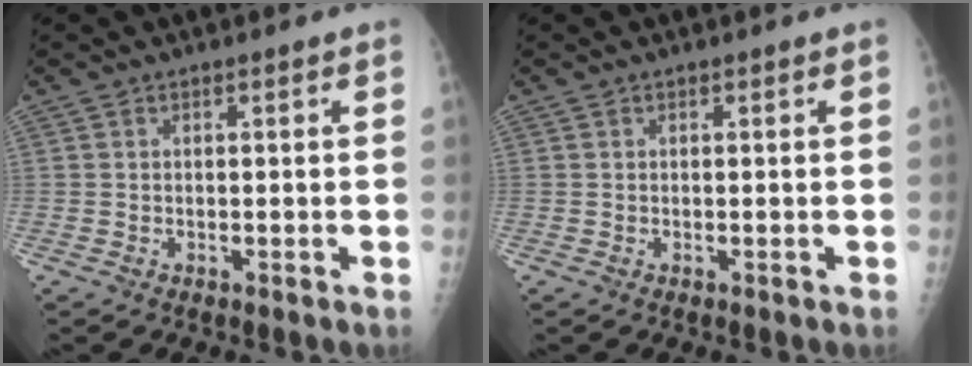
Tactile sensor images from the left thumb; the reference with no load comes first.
{"total": 0.0}